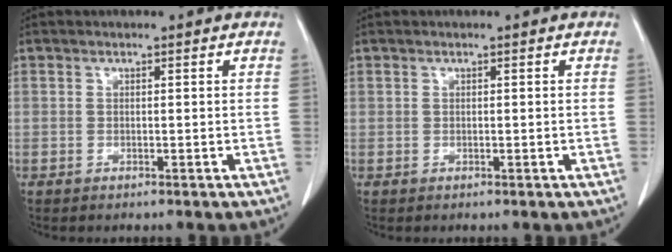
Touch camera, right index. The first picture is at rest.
{"total": 0.0}